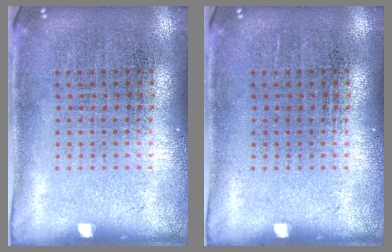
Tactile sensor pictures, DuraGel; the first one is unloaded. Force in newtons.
{"total": 0.0}